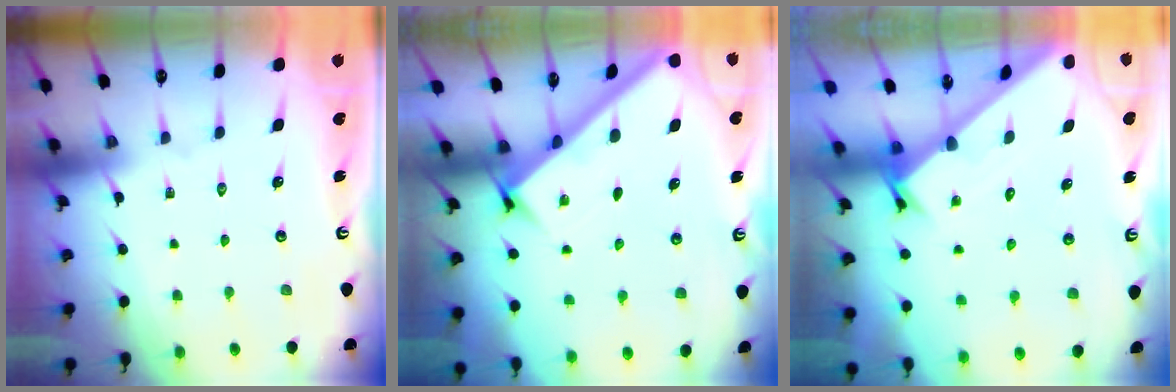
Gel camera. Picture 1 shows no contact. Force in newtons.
{"total": 2.9, "press": 2.8, "slide": 0.4}
{"total": 1.7, "press": 1.7, "slide": 0.1}